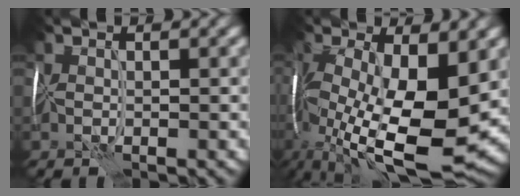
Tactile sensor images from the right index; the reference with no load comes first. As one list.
[{"total": 14.2, "force": [-3.1, 6.0, 12.6], "torque": [-0.233, -0.029, -0.039]}]